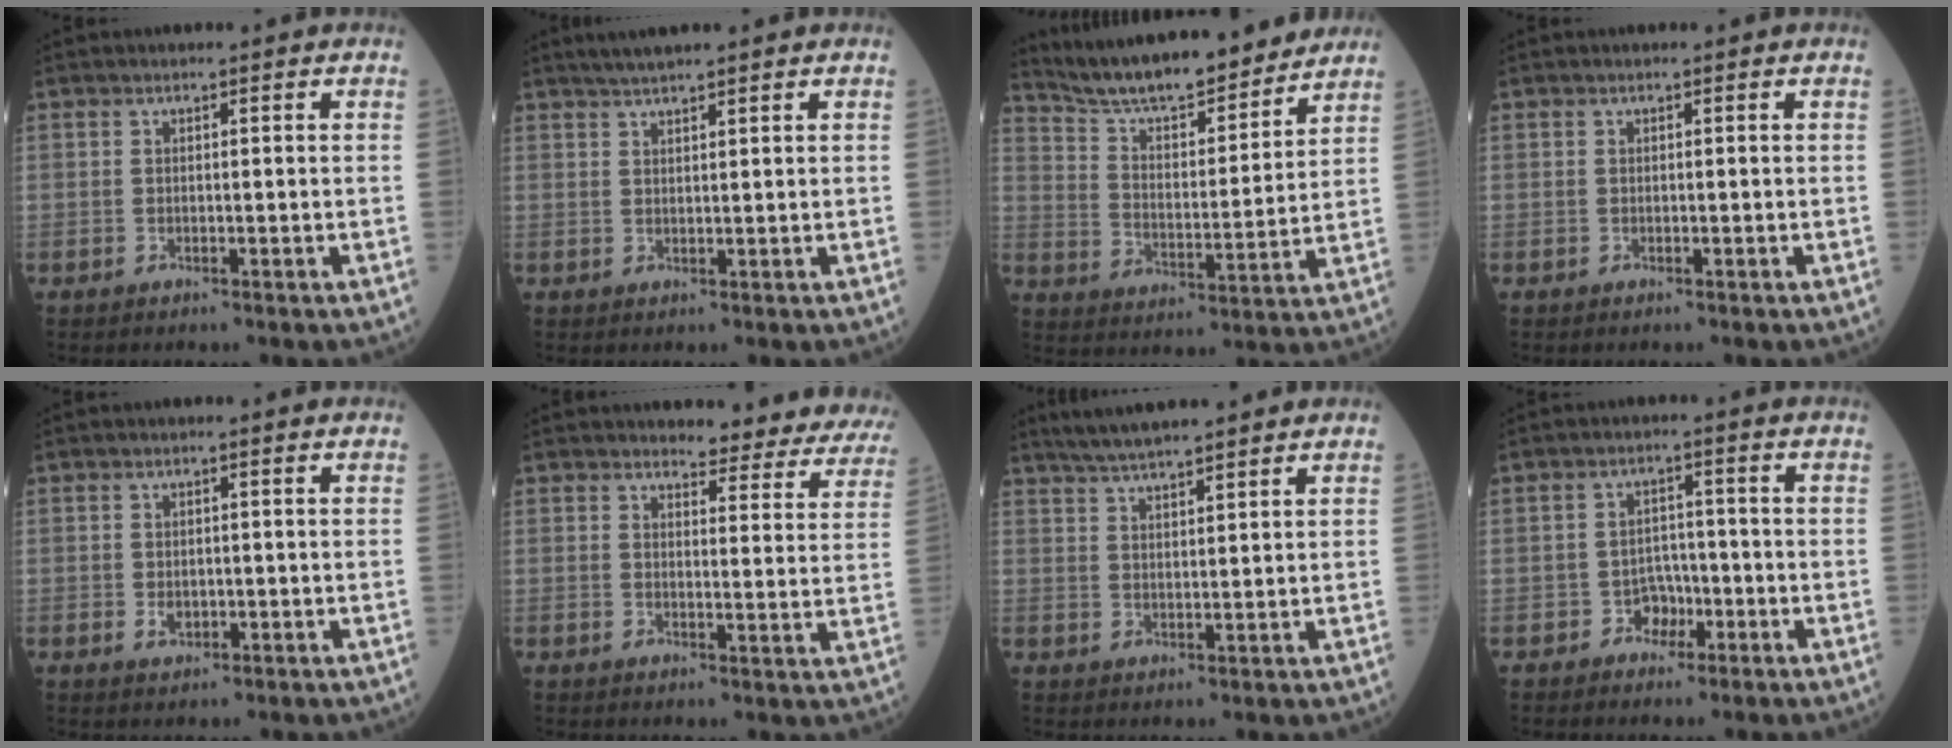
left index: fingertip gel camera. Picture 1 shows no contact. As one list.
[{"total": 3.8, "force": [3.2, 0.1, 2.0], "torque": [-0.037, 0.020, 0.058]}, {"total": 16.4, "force": [15.1, 2.2, 5.9], "torque": [-0.102, 0.001, 0.242]}, {"total": 0.0}, {"total": 1.7, "force": [-0.3, 1.2, 1.1], "torque": [-0.020, 0.000, 0.000]}, {"total": 14.0, "force": [13.6, 2.8, 1.9], "torque": [0.015, -0.066, 0.119]}, {"total": 8.1, "force": [7.1, 0.4, 3.8], "torque": [-0.066, 0.027, 0.117]}, {"total": 3.0, "force": [-1.5, 2.3, 1.2], "torque": [-0.014, 0.008, -0.026]}]